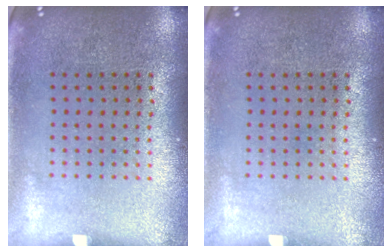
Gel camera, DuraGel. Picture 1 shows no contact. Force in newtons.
{"total": 0.0}